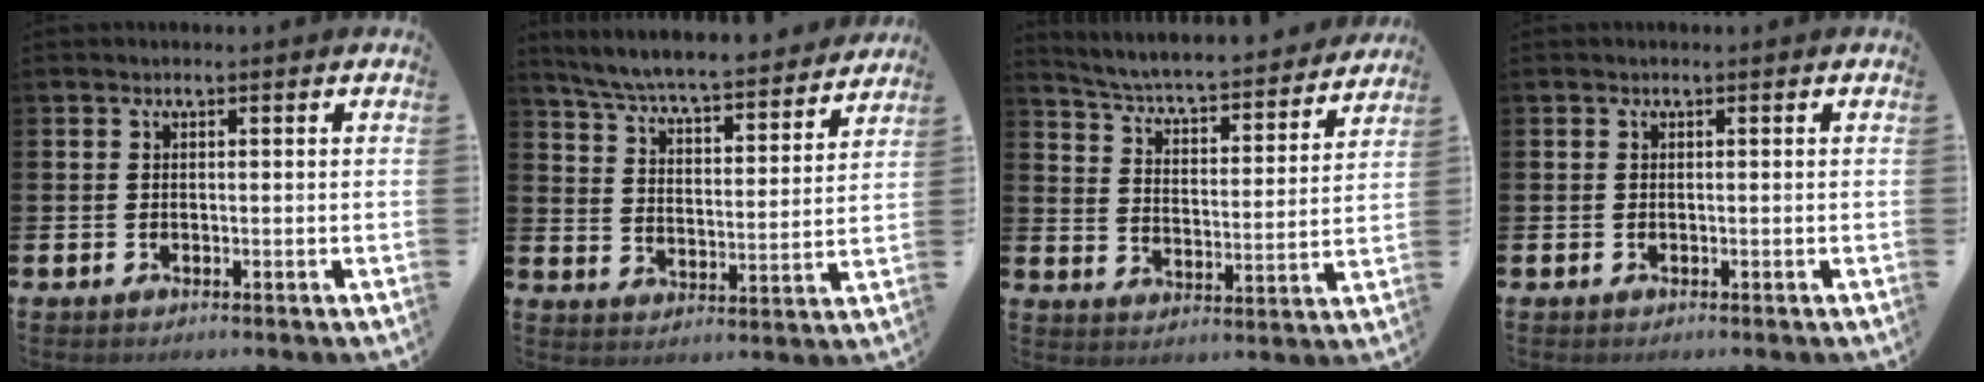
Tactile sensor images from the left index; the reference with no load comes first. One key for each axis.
{"total": 6.9, "fx": 6.6, "fy": 0.3, "fz": 2.0, "tx": -0.073, "ty": -0.052, "tz": 0.112}
{"total": 5.4, "fx": 5.1, "fy": 0.6, "fz": 1.7, "tx": -0.063, "ty": -0.046, "tz": 0.080}
{"total": 0.0}